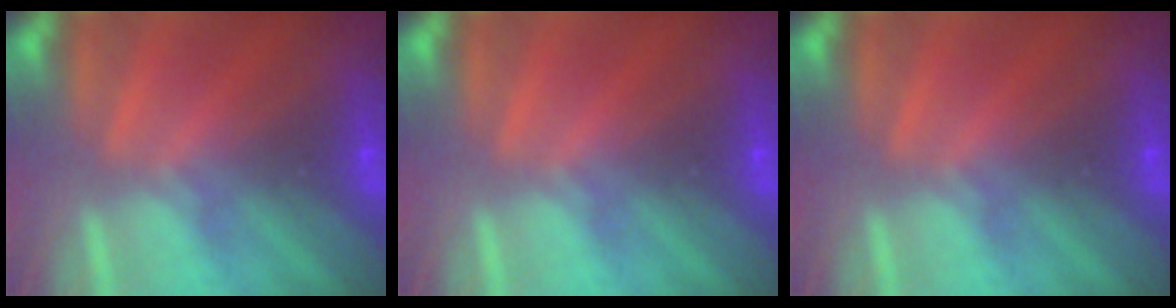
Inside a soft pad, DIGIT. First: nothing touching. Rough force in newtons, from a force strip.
{"total": 0.0}
{"total": 0.0}